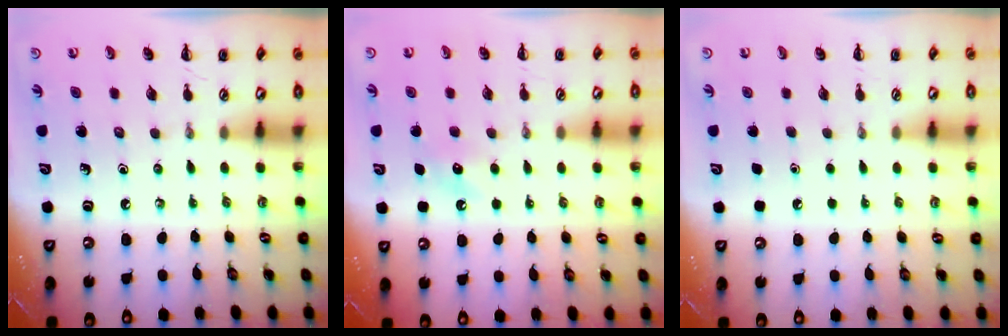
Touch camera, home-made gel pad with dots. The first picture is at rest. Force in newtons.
{"total": 5.2, "press": 5.0, "slide": 1.4}
{"total": 1.7, "press": 1.6, "slide": 0.1}